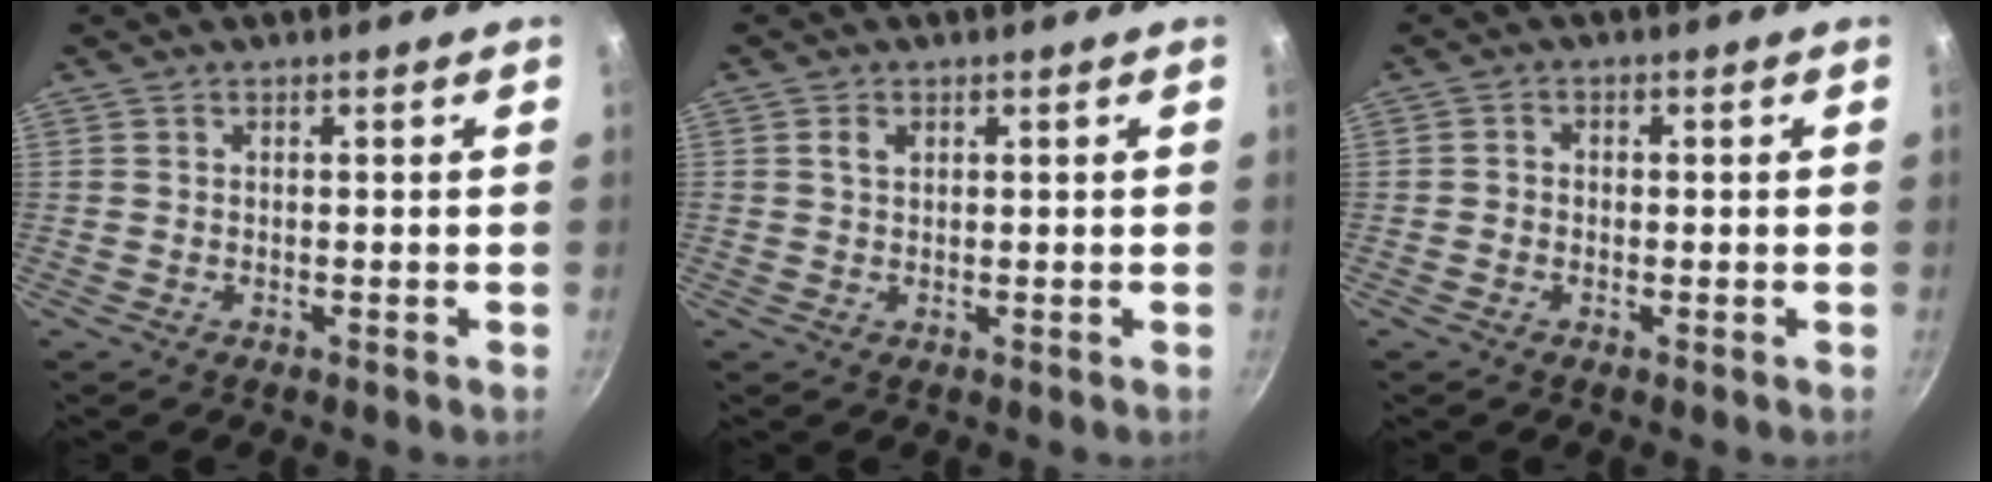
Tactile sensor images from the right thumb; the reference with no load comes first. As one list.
[{"total": 1.9, "force": [0.7, 1.3, 1.2], "torque": [-0.017, 0.001, 0.012]}, {"total": 1.5, "force": [-0.4, 1.3, 0.6], "torque": [-0.012, 0.006, -0.011]}]